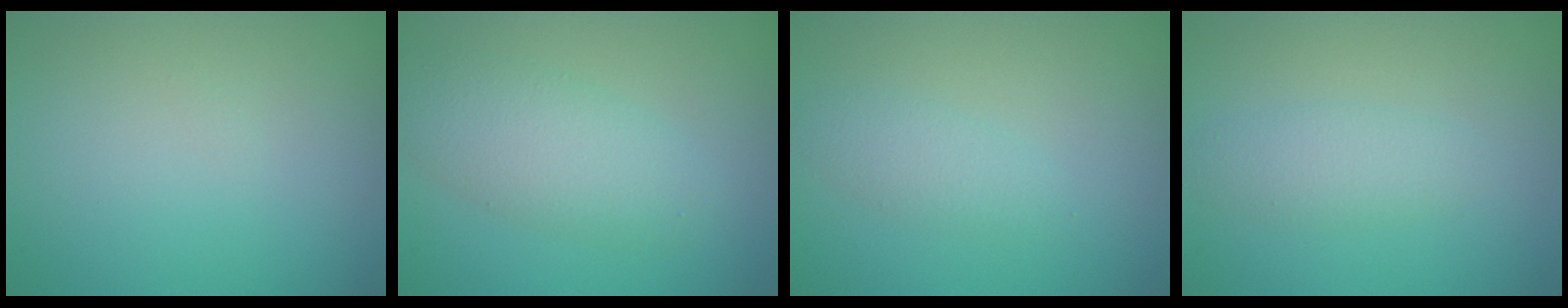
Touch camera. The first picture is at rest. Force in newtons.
{"total": 4.0, "press": 4.0, "slide": 0.1}
{"total": 1.7, "press": 1.7, "slide": 0.0}
{"total": 2.0, "press": 2.0, "slide": 0.1}